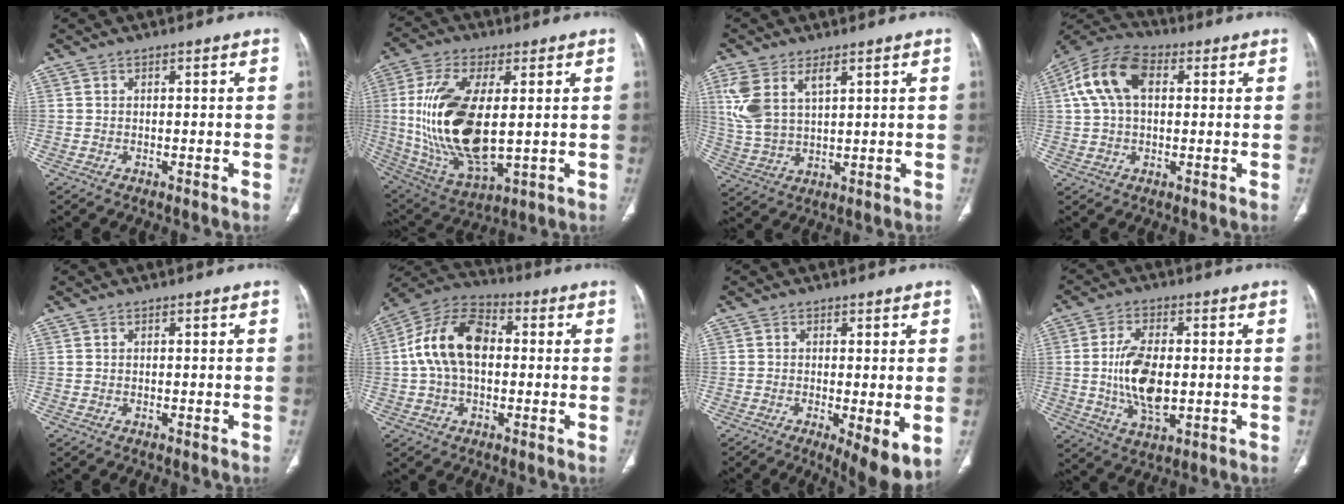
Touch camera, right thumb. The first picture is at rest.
{"total": 20.9, "force": [1.2, 9.6, 18.6], "torque": [-0.379, -0.017, 0.036]}
{"total": 9.5, "force": [4.2, 4.8, 7.0], "torque": [-0.153, -0.006, 0.095]}
{"total": 12.1, "force": [2.8, 7.6, 9.1], "torque": [-0.178, 0.031, 0.044]}
{"total": 0.0}
{"total": 14.1, "force": [1.0, 8.8, 10.9], "torque": [-0.200, 0.034, 0.006]}
{"total": 7.7, "force": [-1.9, 2.1, 7.2], "torque": [-0.111, -0.025, -0.028]}
{"total": 11.2, "force": [-0.4, 5.6, 9.7], "torque": [-0.185, -0.004, -0.002]}